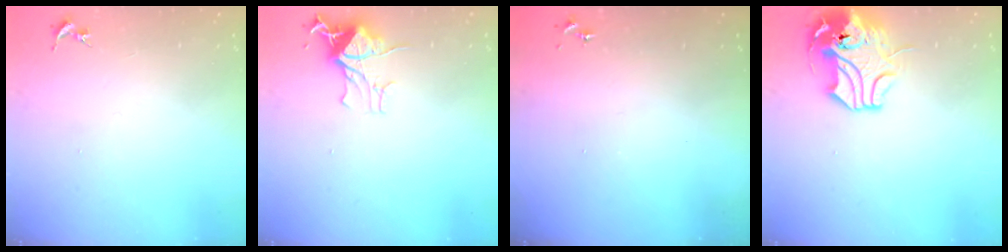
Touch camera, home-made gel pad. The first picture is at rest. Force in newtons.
{"total": 11.3, "press": 11.3, "slide": 0.9}
{"total": 0.0}
{"total": 12.0, "press": 11.8, "slide": 2.2}